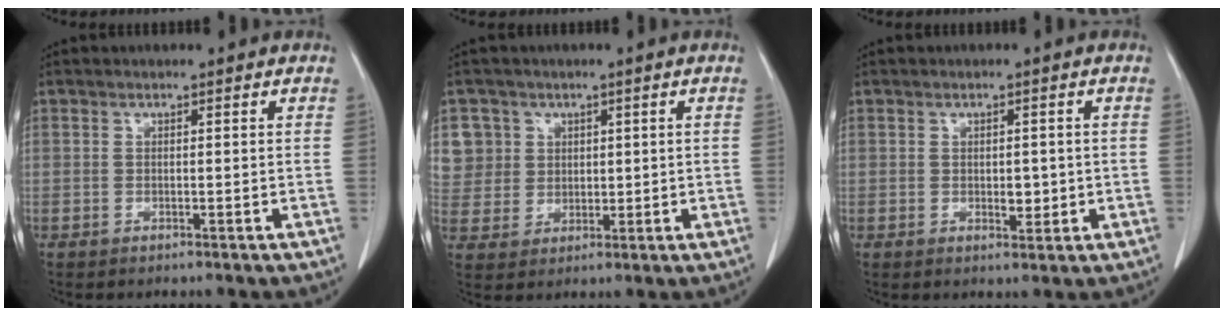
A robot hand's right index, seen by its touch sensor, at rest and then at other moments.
{"total": 7.2, "force": [2.8, 6.7, 0.1], "torque": [0.007, 0.015, 0.062]}
{"total": 2.6, "force": [-0.2, 1.5, 2.2], "torque": [-0.028, -0.001, 0.002]}